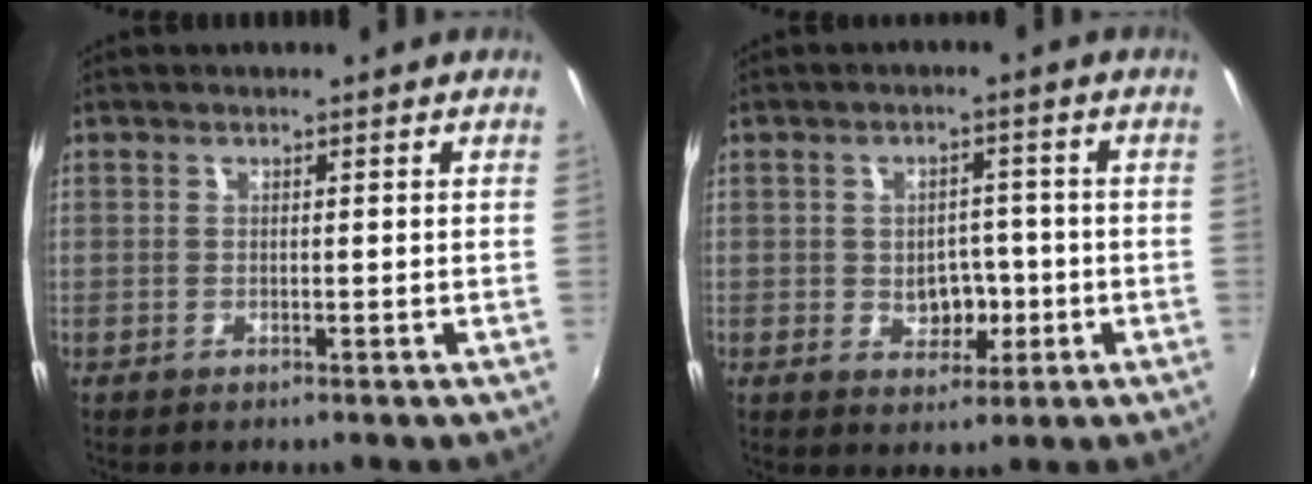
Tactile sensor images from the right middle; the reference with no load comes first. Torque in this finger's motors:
{"motor_torque": [0.87, -0.51, 0.01, 0.03]}